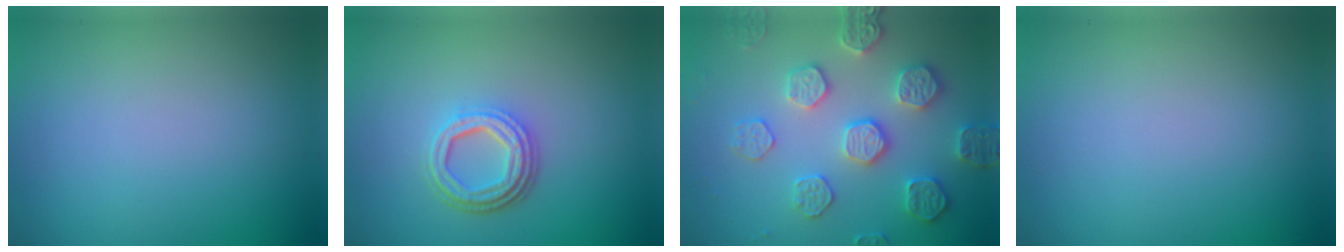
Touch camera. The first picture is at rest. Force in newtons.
{"total": 4.3, "press": 3.2, "slide": 2.9}
{"total": 4.8, "press": 4.6, "slide": 1.2}
{"total": 0.0}